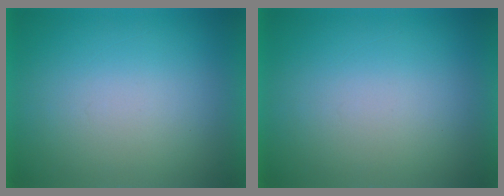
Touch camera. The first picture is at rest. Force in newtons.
{"total": 0.0}